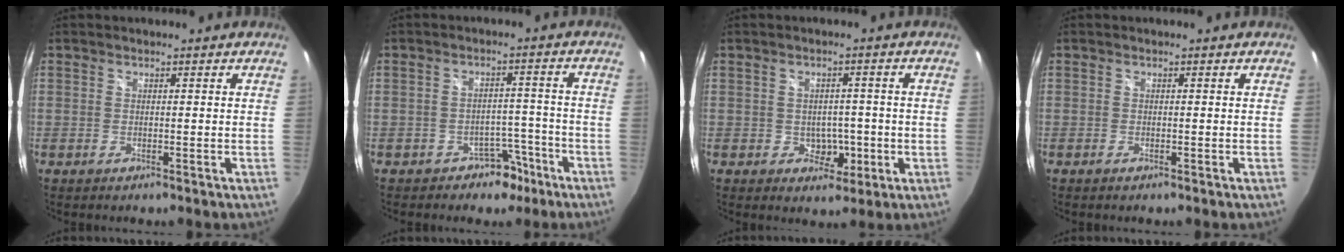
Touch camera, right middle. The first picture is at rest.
{"total": 5.3, "force": [-3.7, 3.5, 1.5], "torque": [-0.024, 0.021, -0.047]}
{"total": 4.8, "force": [-1.0, 3.8, 2.7], "torque": [-0.045, 0.000, -0.007]}
{"total": 0.0}